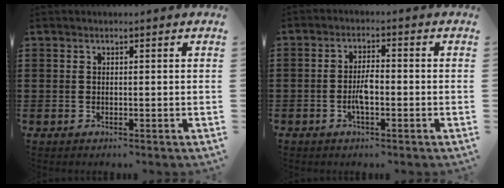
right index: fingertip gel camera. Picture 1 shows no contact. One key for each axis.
{"total": 3.5, "fx": -1.1, "fy": 1.1, "fz": 3.1, "tx": -0.072, "ty": -0.001, "tz": -0.026}